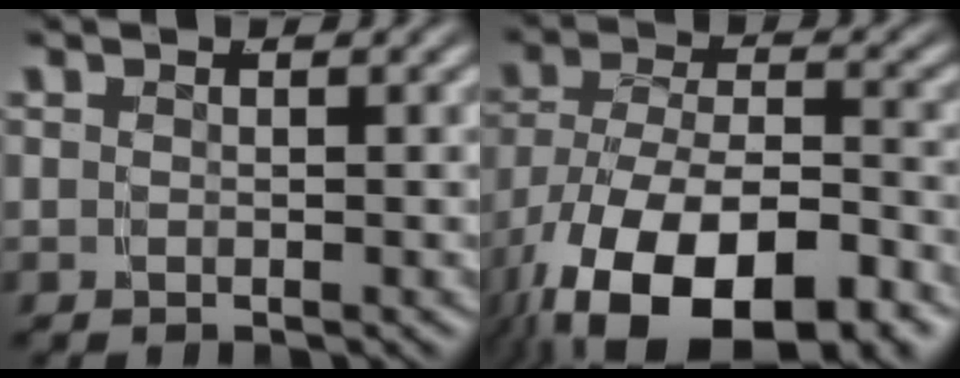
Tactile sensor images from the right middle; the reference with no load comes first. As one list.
[{"total": 12.5, "force": [-4.7, 7.4, 8.8], "torque": [-0.170, -0.058, -0.040]}]